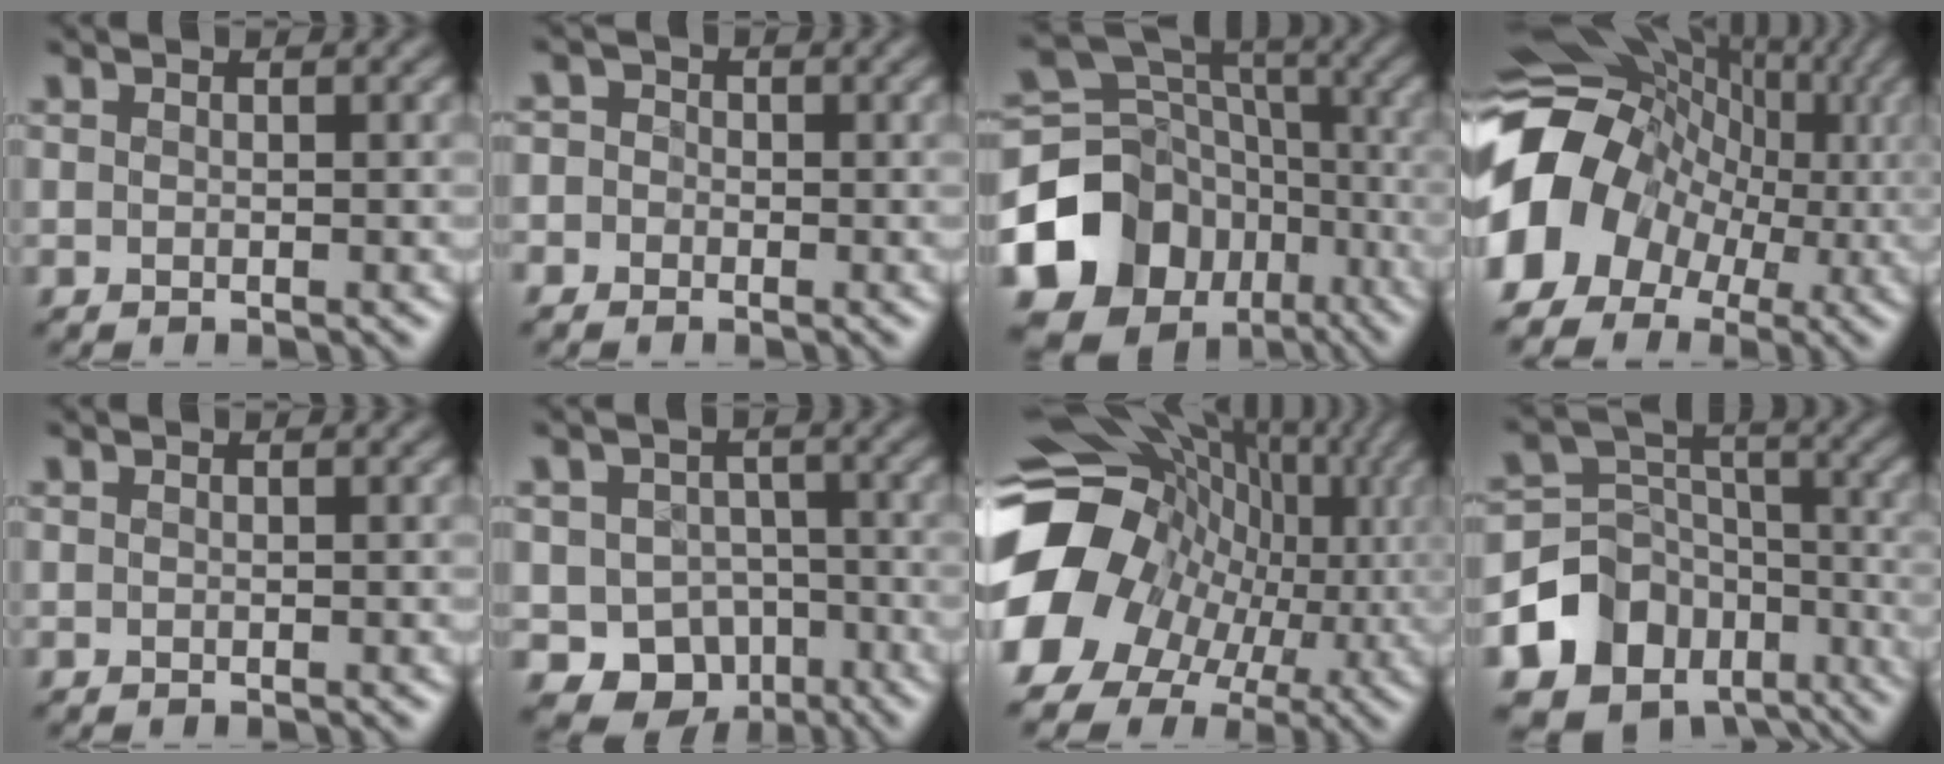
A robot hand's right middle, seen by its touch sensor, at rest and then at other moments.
{"total": 3.4, "force": [-1.5, 2.9, 0.7], "torque": [-0.001, 0.015, -0.053]}
{"total": 14.5, "force": [-7.2, 11.3, 5.6], "torque": [-0.140, 0.001, -0.112]}
{"total": 14.0, "force": [-1.9, 11.7, 7.4], "torque": [-0.164, 0.010, -0.052]}
{"total": 0.0}
{"total": 8.1, "force": [-3.8, 6.8, 2.2], "torque": [-0.010, -0.011, -0.071]}
{"total": 17.2, "force": [-1.6, 14.3, 9.4], "torque": [-0.192, 0.003, -0.025]}
{"total": 12.4, "force": [-7.7, 9.0, 3.8], "torque": [-0.096, -0.002, -0.122]}